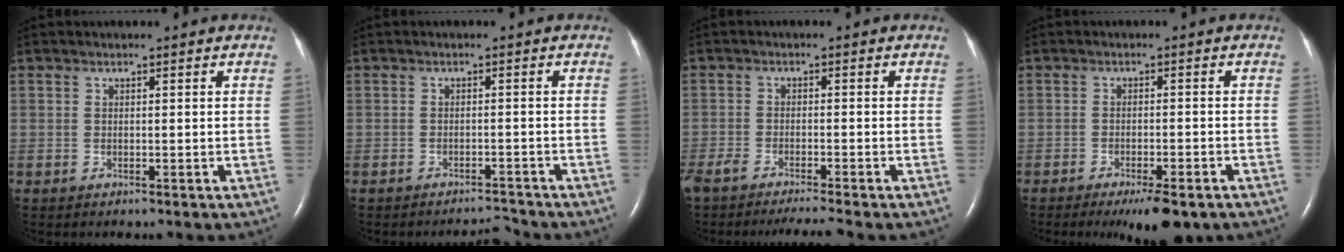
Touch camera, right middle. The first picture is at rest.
{"total": 2.5, "force": [-2.5, 0.0, -0.1], "torque": [0.003, -0.009, -0.037]}
{"total": 7.9, "force": [-6.9, -0.1, 3.8], "torque": [-0.063, -0.017, -0.114]}
{"total": 6.4, "force": [-4.5, 1.3, 4.4], "torque": [-0.059, -0.012, -0.059]}